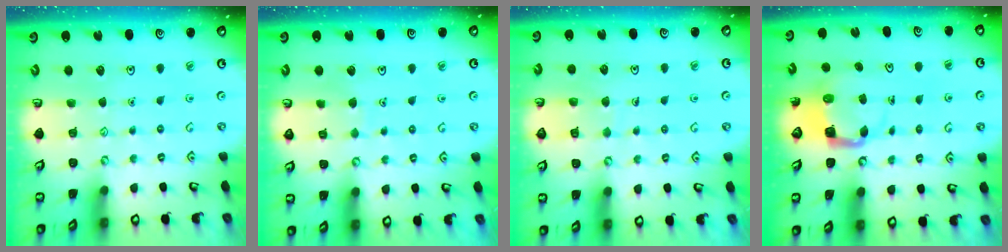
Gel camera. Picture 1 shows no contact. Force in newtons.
{"total": 3.6, "press": 3.6, "slide": 0.3}
{"total": 6.7, "press": 6.6, "slide": 0.5}
{"total": 3.9, "press": 3.9, "slide": 0.2}